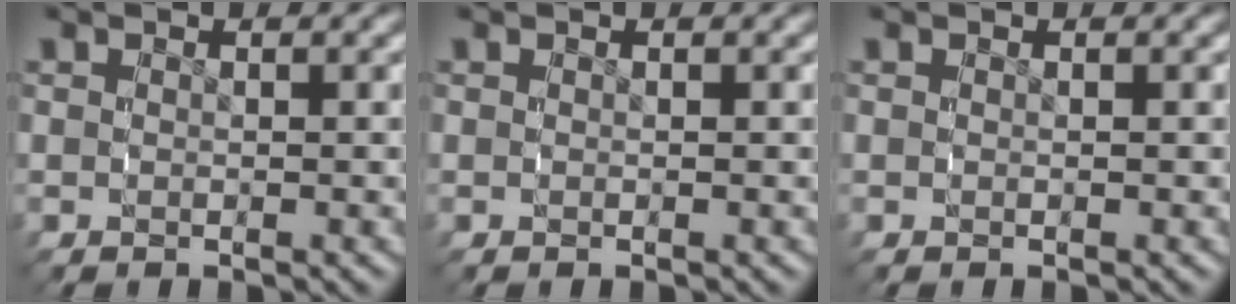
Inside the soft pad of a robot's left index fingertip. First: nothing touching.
{"total": 0.0}
{"total": 0.0}